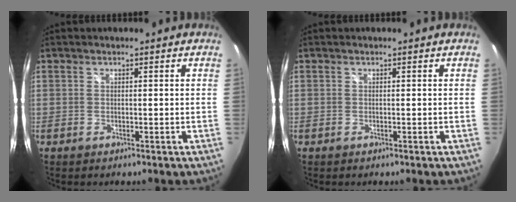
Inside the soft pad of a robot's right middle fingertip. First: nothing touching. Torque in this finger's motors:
{"motor_torque": [0.10, -0.09, -0.01, 0.00]}